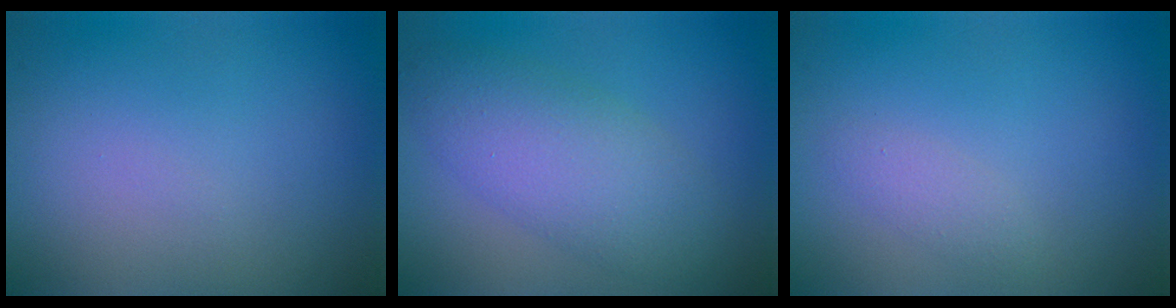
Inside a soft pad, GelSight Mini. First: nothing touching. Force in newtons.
{"total": 5.3, "press": 5.3, "slide": 0.1}
{"total": 1.1, "press": 1.1, "slide": 0.1}